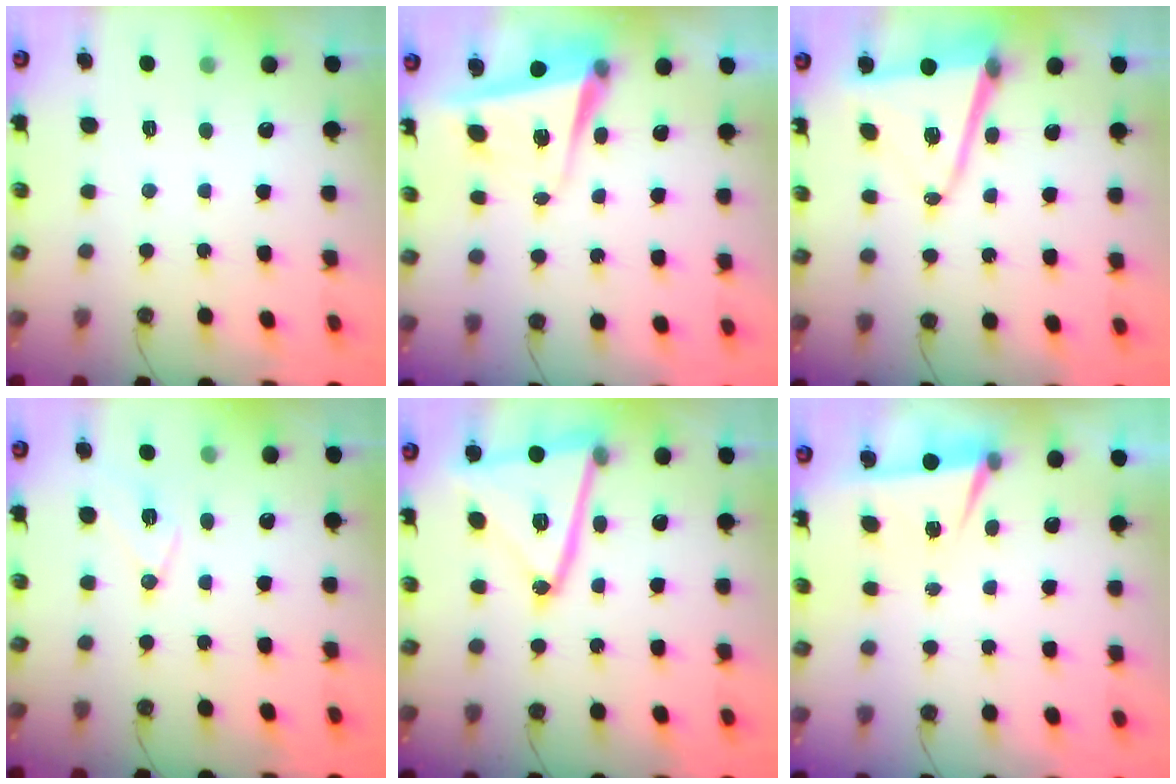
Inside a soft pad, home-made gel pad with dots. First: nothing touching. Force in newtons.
{"total": 5.0, "press": 4.9, "slide": 1.2}
{"total": 10.2, "press": 9.7, "slide": 3.1}
{"total": 10.0, "press": 9.4, "slide": 3.5}
{"total": 21.1, "press": 21.0, "slide": 1.8}
{"total": 4.9, "press": 2.2, "slide": 4.4}